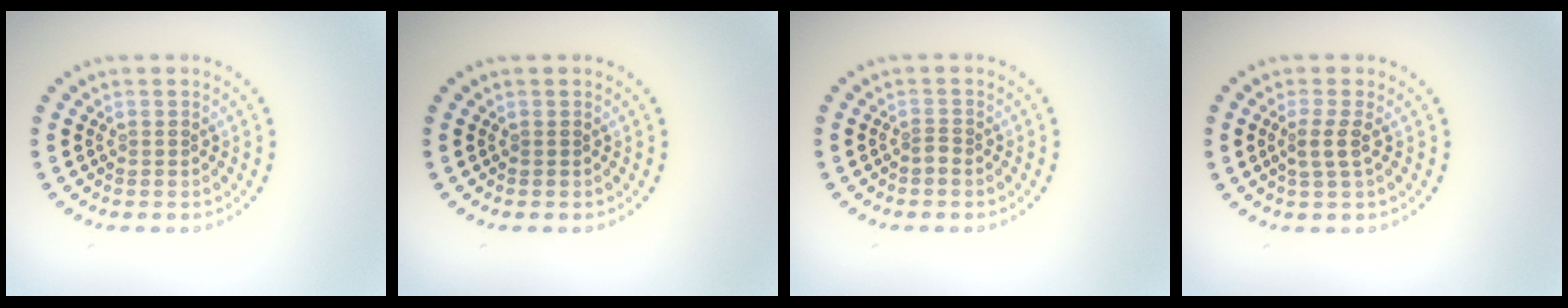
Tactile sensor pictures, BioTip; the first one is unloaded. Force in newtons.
{"total": 0.0}
{"total": 0.7, "press": 0.5, "slide": 0.5}
{"total": 1.6, "press": 1.3, "slide": 1.0}